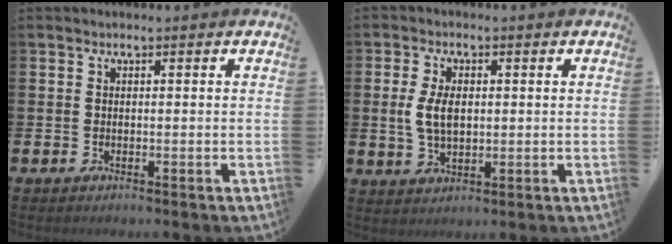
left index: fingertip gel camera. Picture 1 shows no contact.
{"total": 5.0, "force": [0.9, 2.8, 4.0], "torque": [-0.071, 0.006, 0.011]}